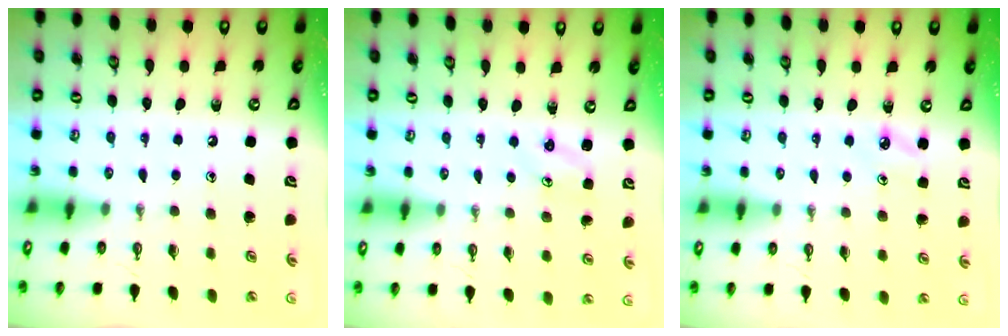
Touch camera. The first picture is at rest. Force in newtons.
{"total": 2.9, "press": 2.9, "slide": 0.3}
{"total": 4.7, "press": 4.6, "slide": 0.4}